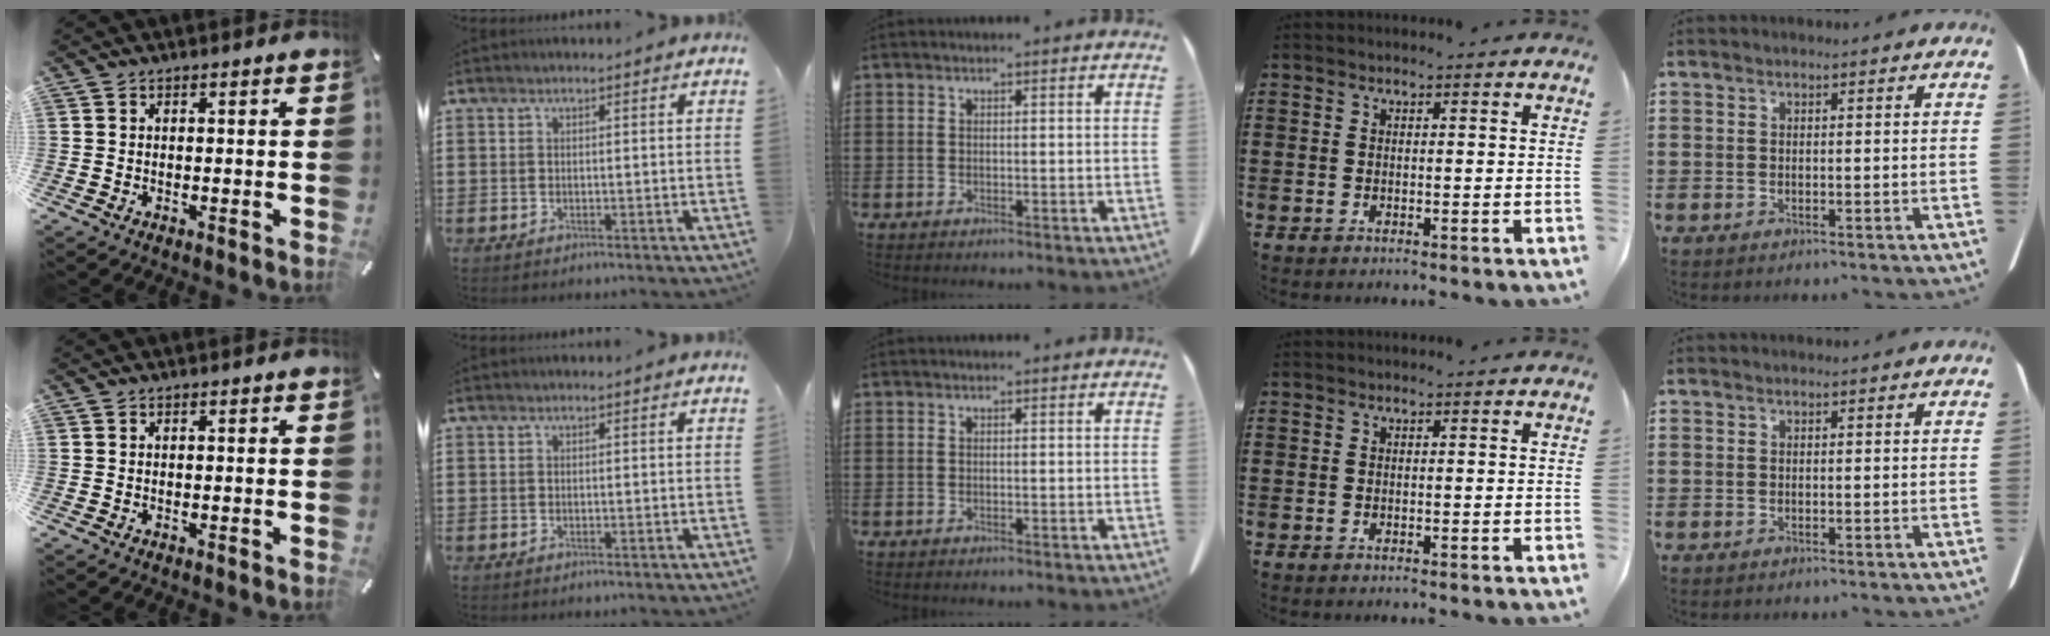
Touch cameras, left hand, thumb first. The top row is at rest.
{}